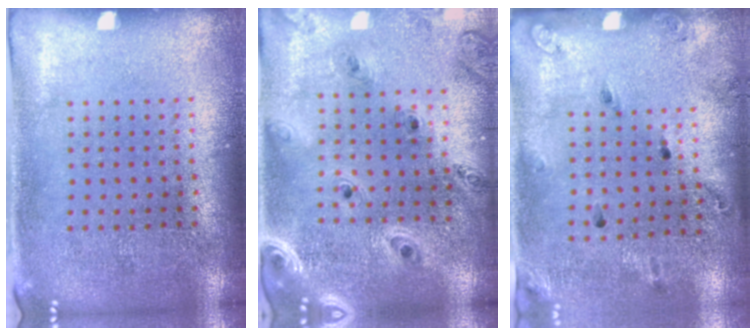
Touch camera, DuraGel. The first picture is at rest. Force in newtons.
{"total": 1.4, "press": 1.4, "slide": 0.2}
{"total": 1.9, "press": 1.1, "slide": 1.5}